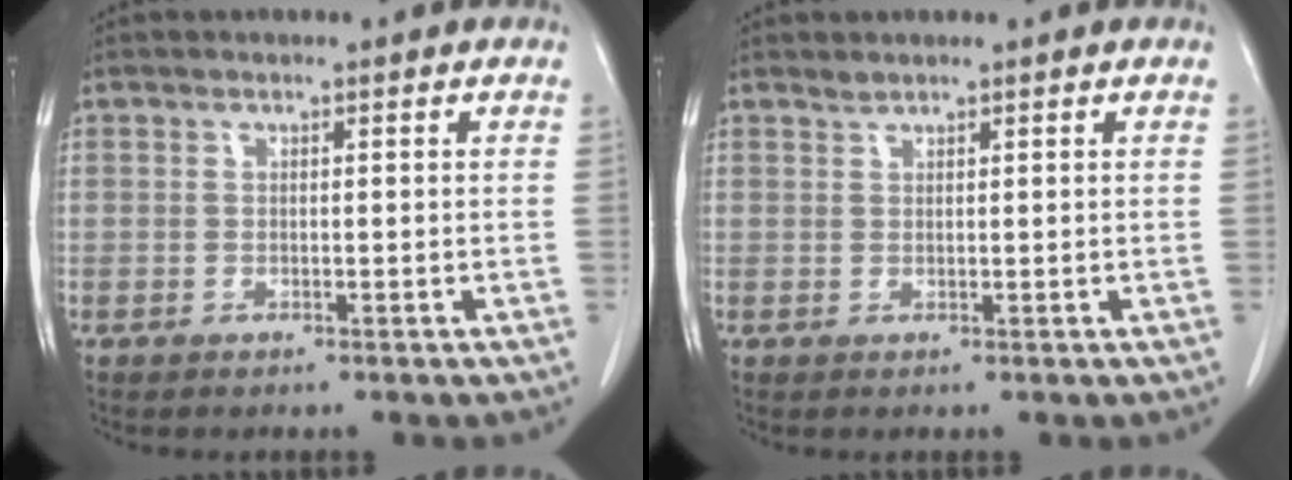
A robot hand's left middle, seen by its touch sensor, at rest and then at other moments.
{"total": 0.7, "force": [0.7, -0.1, -0.1], "torque": [-0.005, -0.002, 0.015]}